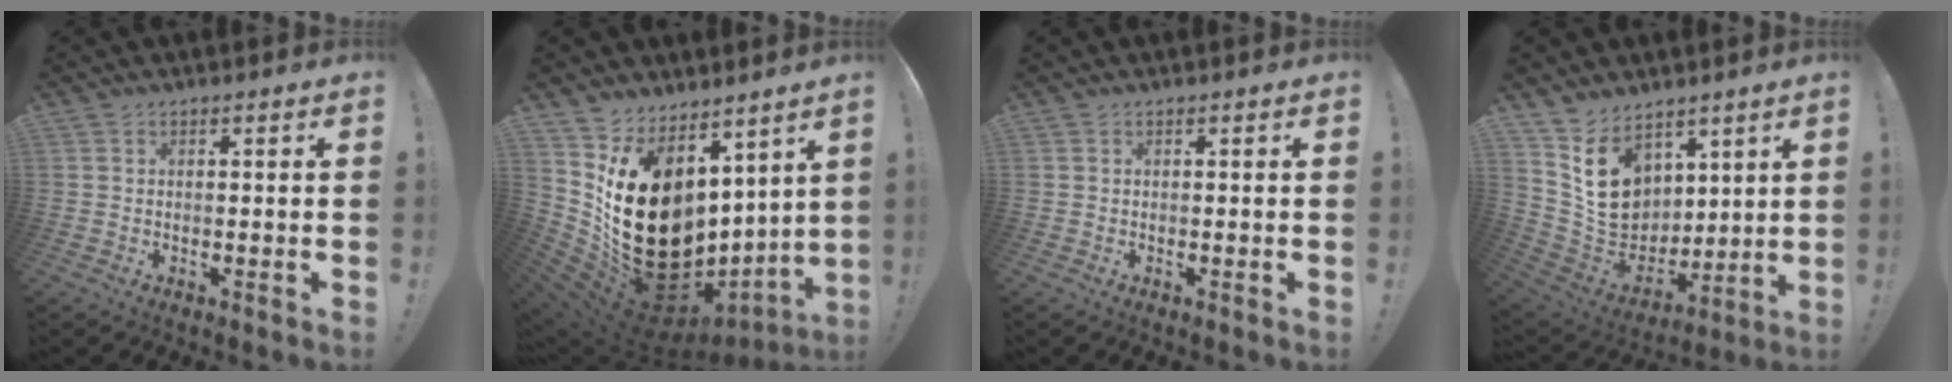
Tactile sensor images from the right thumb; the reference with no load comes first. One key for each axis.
{"total": 23.4, "fx": 1.4, "fy": 17.2, "fz": 15.8, "tx": -0.294, "ty": -0.027, "tz": 0.064}
{"total": 0.0}
{"total": 14.6, "fx": 7.7, "fy": 10.6, "fz": 6.4, "tx": -0.104, "ty": -0.055, "tz": 0.153}